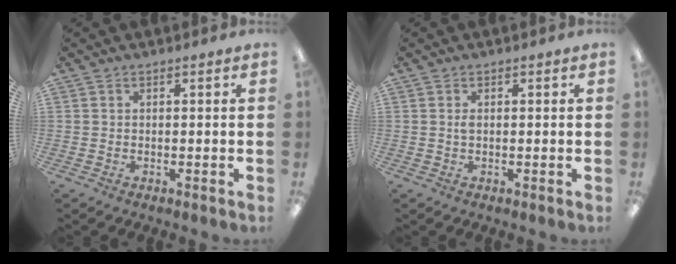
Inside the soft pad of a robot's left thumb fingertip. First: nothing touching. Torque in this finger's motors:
{"motor_torque": [0.32, 0.30, 0.38, -0.11, 0.07]}